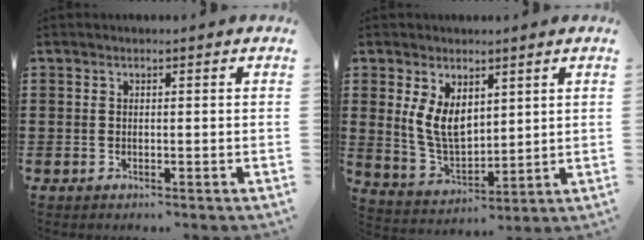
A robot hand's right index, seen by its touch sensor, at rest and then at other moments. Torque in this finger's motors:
{"motor_torque": [1.26, 0.88, 0.30, 0.18]}